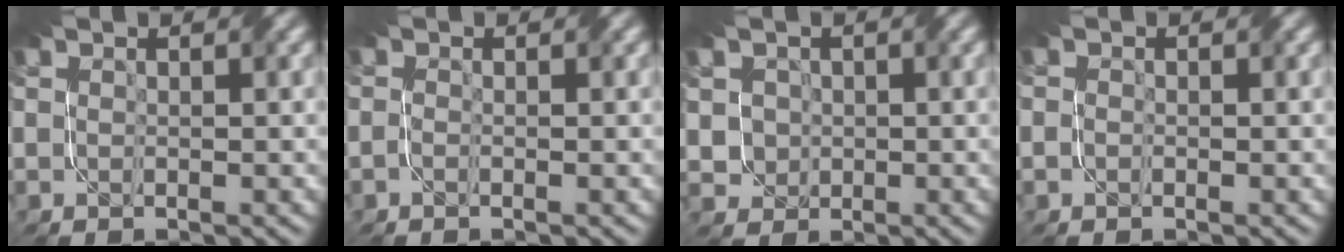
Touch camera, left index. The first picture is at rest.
{"total": 0.8, "force": [-0.7, 0.0, 0.4], "torque": [-0.006, -0.001, -0.019]}
{"total": 2.8, "force": [0.2, 2.6, 1.0], "torque": [-0.030, 0.002, 0.010]}
{"total": 0.7, "force": [-0.3, 0.5, 0.4], "torque": [-0.010, 0.002, -0.010]}